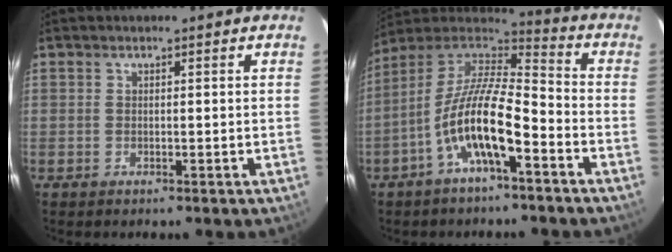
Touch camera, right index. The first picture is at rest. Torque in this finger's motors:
{"motor_torque": [1.75, -0.40, 1.06, 0.21]}